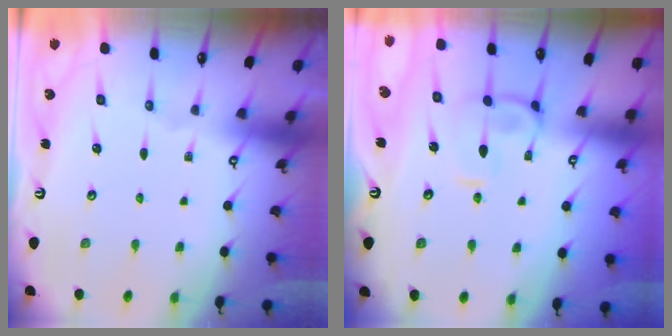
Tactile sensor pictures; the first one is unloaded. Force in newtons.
{"total": 3.9, "press": 3.8, "slide": 1.0}